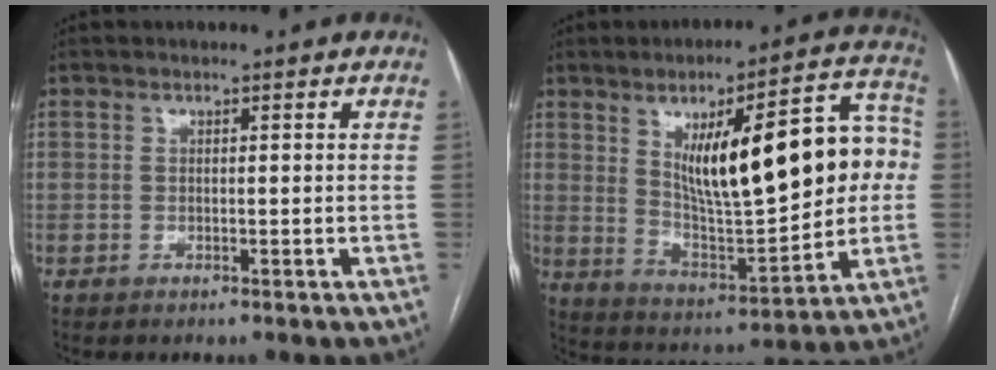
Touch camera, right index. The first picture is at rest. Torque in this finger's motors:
{"motor_torque": [0.94, 0.21, 0.60, 0.21]}